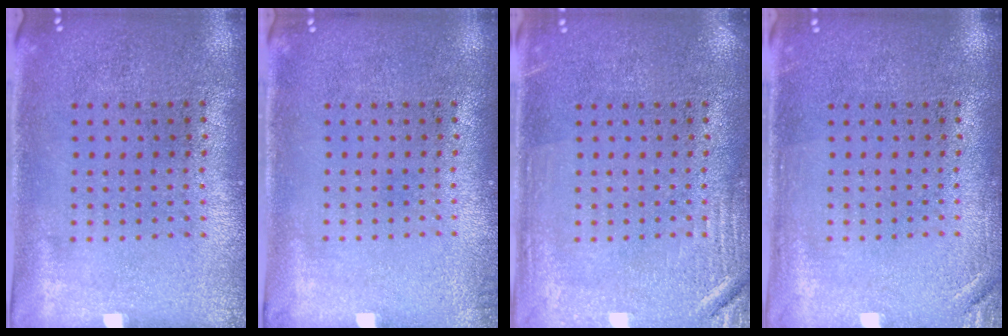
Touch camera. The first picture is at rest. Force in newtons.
{"total": 0.8, "press": 0.8, "slide": 0.0}
{"total": 2.7, "press": 2.7, "slide": 0.4}
{"total": 1.5, "press": 1.5, "slide": 0.3}